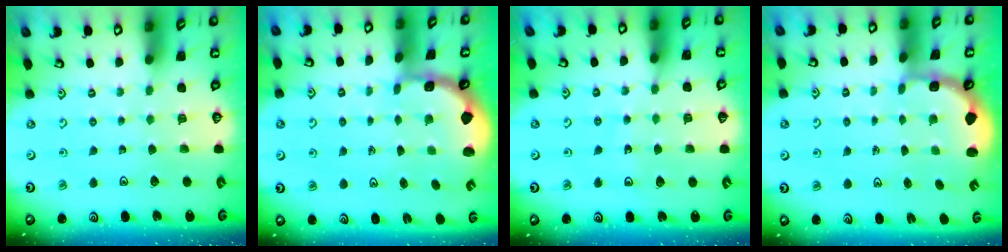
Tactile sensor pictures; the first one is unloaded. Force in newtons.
{"total": 1.2, "press": 1.1, "slide": 0.4}
{"total": 7.1, "press": 6.4, "slide": 3.1}
{"total": 2.7, "press": 2.1, "slide": 1.7}